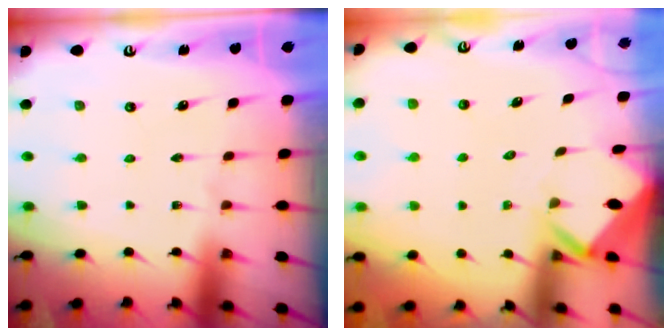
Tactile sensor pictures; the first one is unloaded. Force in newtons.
{"total": 2.8, "press": 2.8, "slide": 0.2}